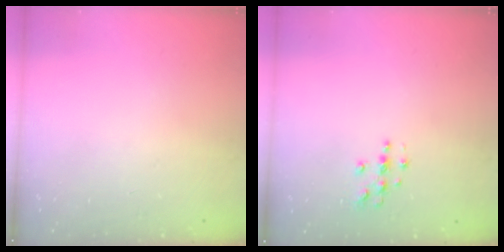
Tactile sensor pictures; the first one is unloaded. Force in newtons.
{"total": 3.8, "press": 3.8, "slide": 0.5}